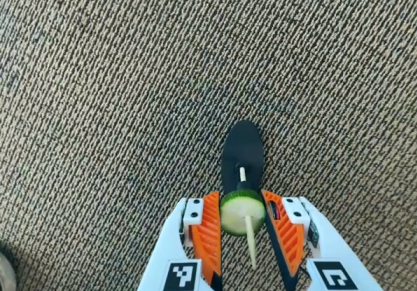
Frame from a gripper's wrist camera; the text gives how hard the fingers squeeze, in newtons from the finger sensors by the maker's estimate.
{"total": 8.5, "left": 8.9, "right": 8.0}